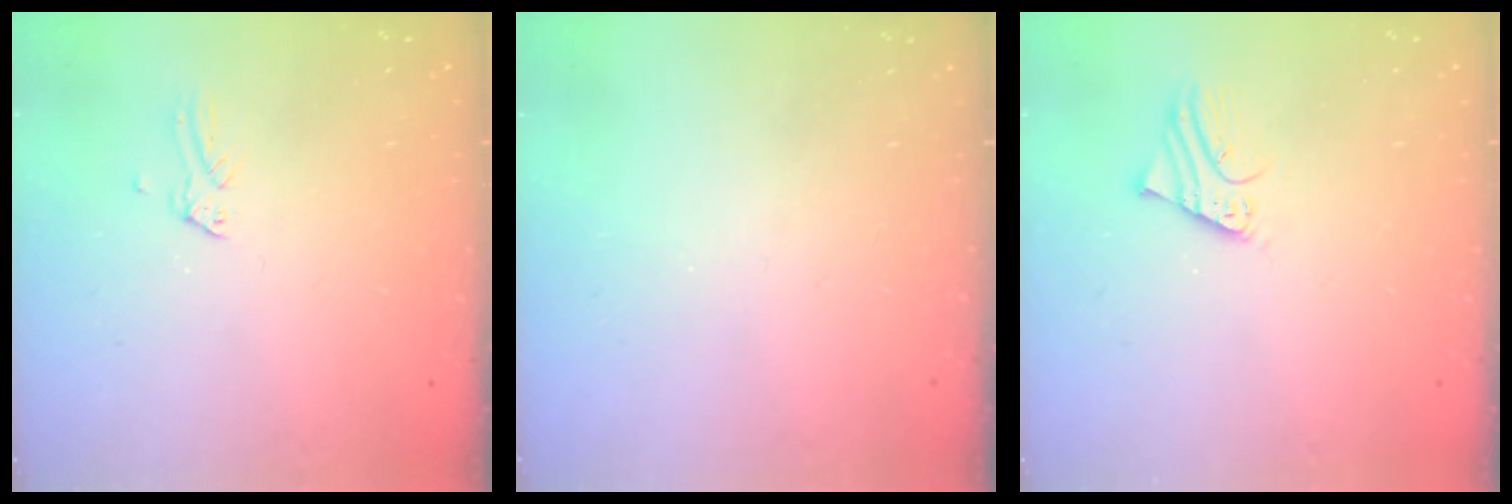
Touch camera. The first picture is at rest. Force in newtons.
{"total": 0.0}
{"total": 2.3, "press": 2.3, "slide": 0.2}